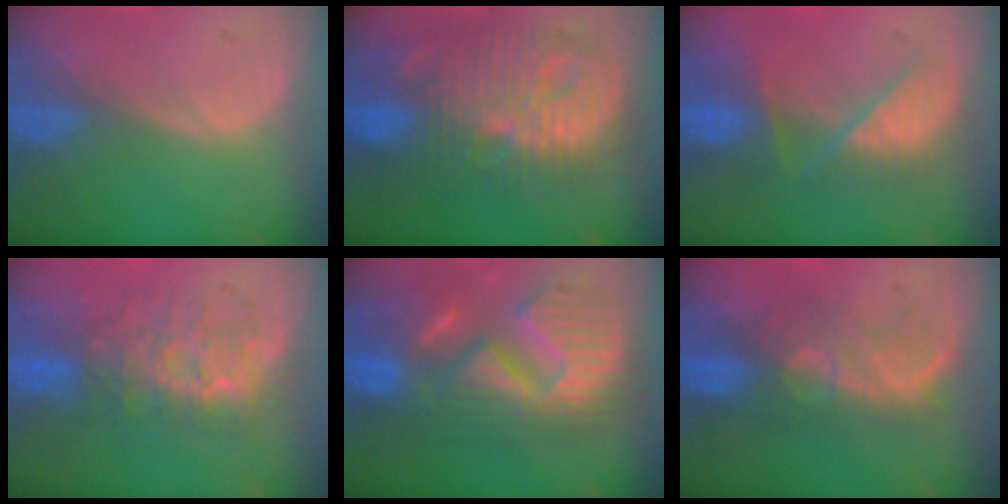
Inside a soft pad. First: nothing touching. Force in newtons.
{"total": 13.5, "press": 13.5, "slide": 1.3}
{"total": 7.6, "press": 7.1, "slide": 2.6}
{"total": 8.0, "press": 7.7, "slide": 2.0}
{"total": 13.1, "press": 13.0, "slide": 1.4}
{"total": 8.4, "press": 8.1, "slide": 2.2}